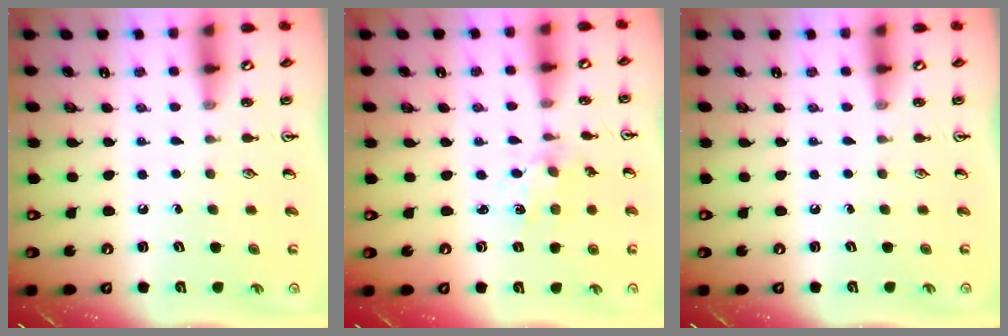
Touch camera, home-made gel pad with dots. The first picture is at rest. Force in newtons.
{"total": 1.7, "press": 1.7, "slide": 0.3}
{"total": 0.0}